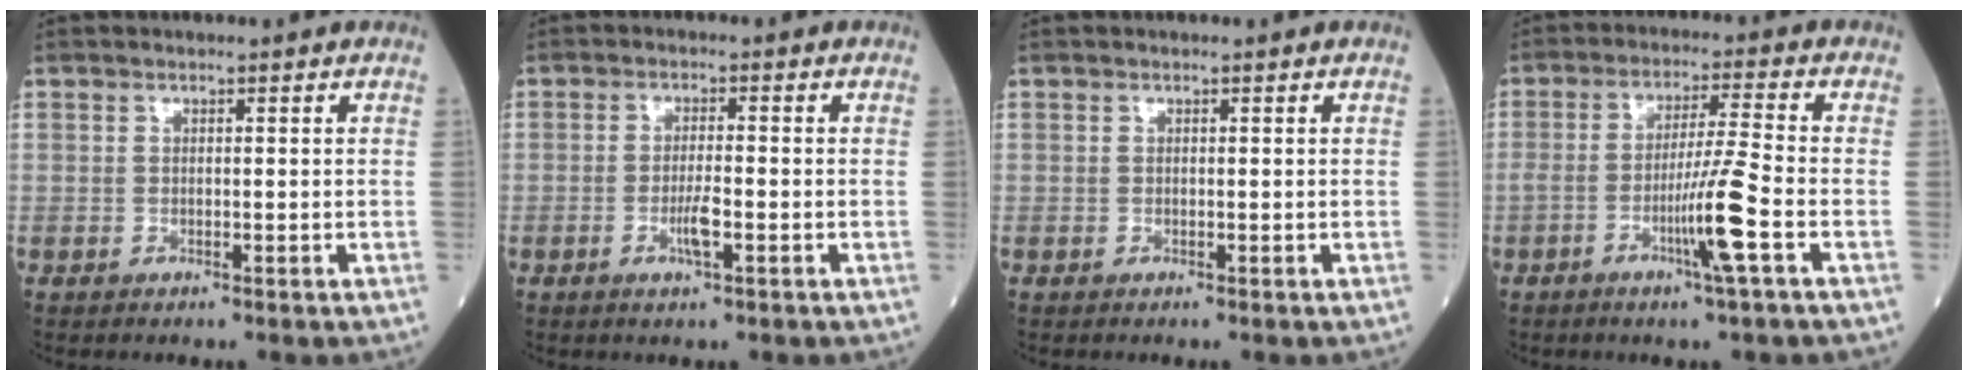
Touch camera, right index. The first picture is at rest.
{"total": 3.0, "force": [-1.0, 0.3, 2.9], "torque": [-0.058, -0.001, -0.015]}
{"total": 0.0}
{"total": 7.7, "force": [-2.9, -1.2, 7.1], "torque": [-0.134, -0.007, -0.053]}